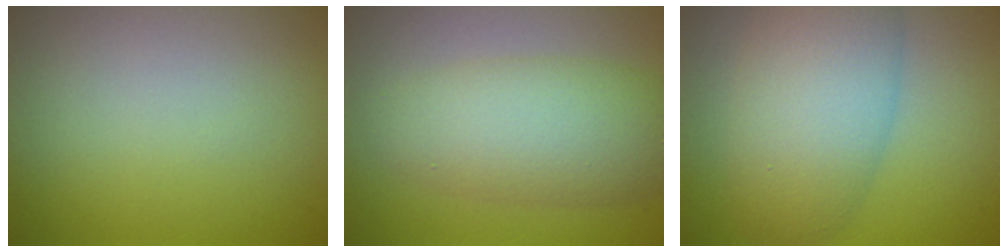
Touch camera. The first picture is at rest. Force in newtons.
{"total": 6.2, "press": 6.2, "slide": 0.0}
{"total": 7.9, "press": 7.9, "slide": 0.4}